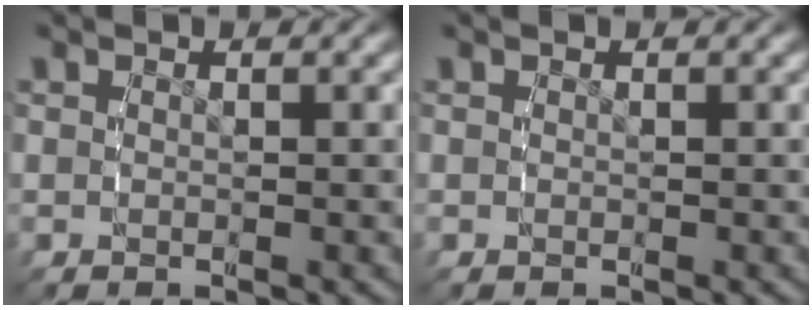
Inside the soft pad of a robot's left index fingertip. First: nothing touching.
{"total": 0.0}